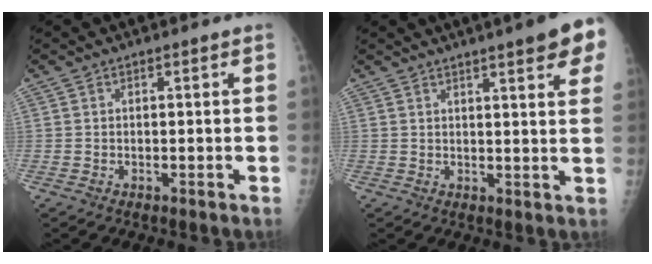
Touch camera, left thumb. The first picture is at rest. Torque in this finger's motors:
{"motor_torque": [0.63, 0.63, 1.60, -1.17, 0.09]}